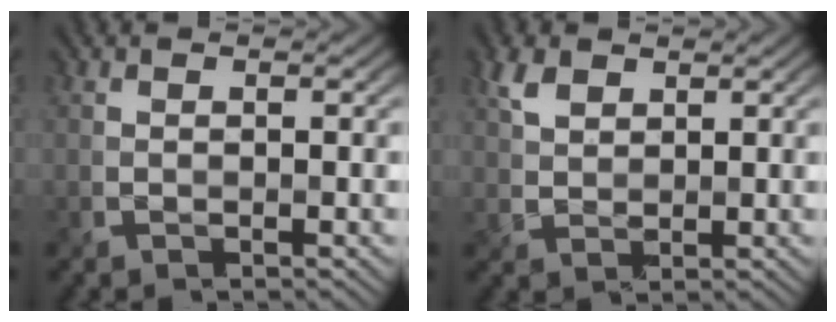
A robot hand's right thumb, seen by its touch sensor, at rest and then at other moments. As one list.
[{"total": 3.5, "force": [2.0, 2.3, 1.8], "torque": [-0.046, 0.002, 0.042]}]